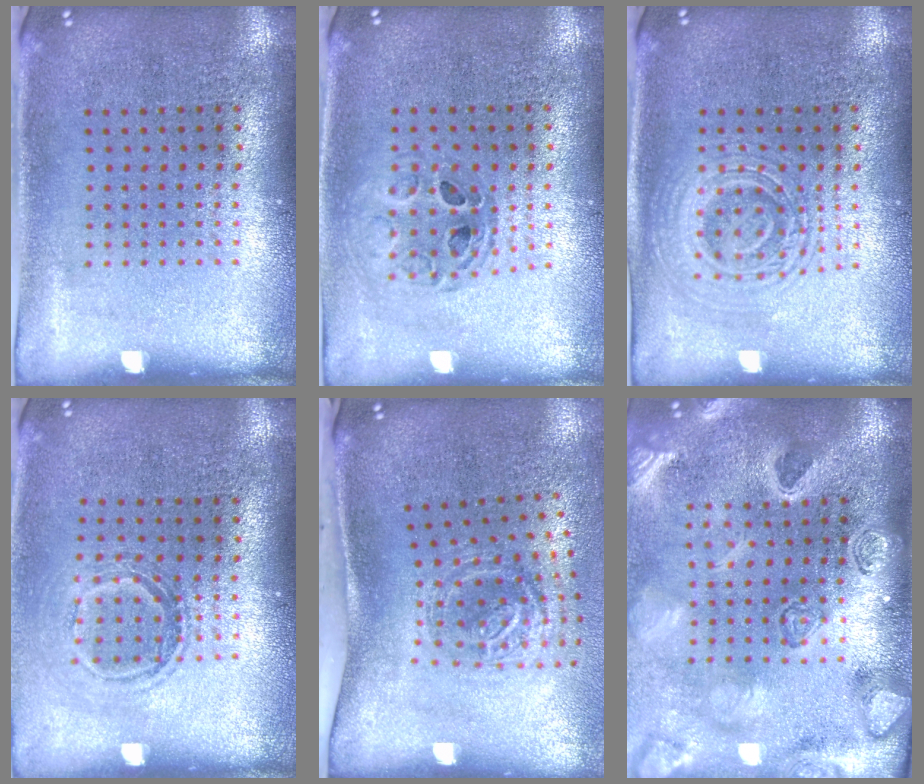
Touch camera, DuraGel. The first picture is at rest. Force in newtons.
{"total": 0.9, "press": 0.8, "slide": 0.1}
{"total": 2.8, "press": 2.8, "slide": 0.4}
{"total": 1.3, "press": 1.1, "slide": 0.7}
{"total": 1.8, "press": 1.2, "slide": 1.3}
{"total": 3.9, "press": 3.2, "slide": 2.3}